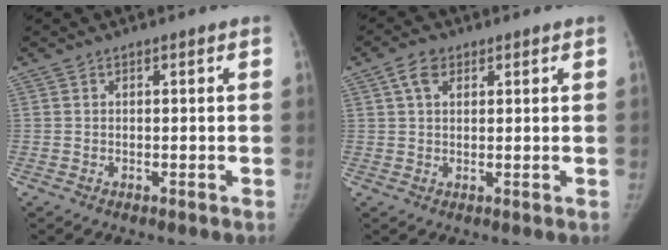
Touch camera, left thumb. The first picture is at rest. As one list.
[{"total": 3.8, "force": [1.8, 2.5, 2.2], "torque": [-0.030, 0.004, 0.032]}]